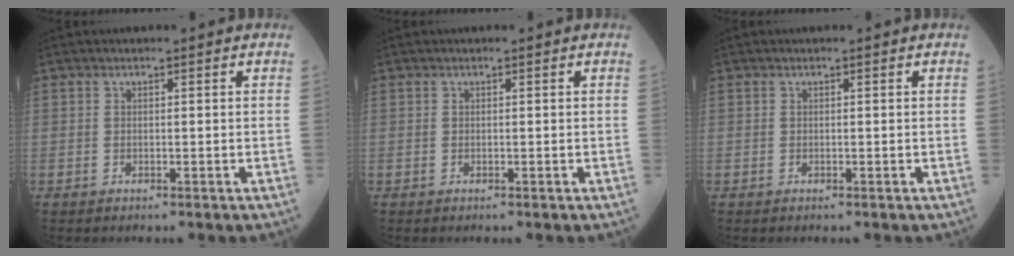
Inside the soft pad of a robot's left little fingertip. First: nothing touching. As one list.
[{"total": 0.0}, {"total": 0.0}]